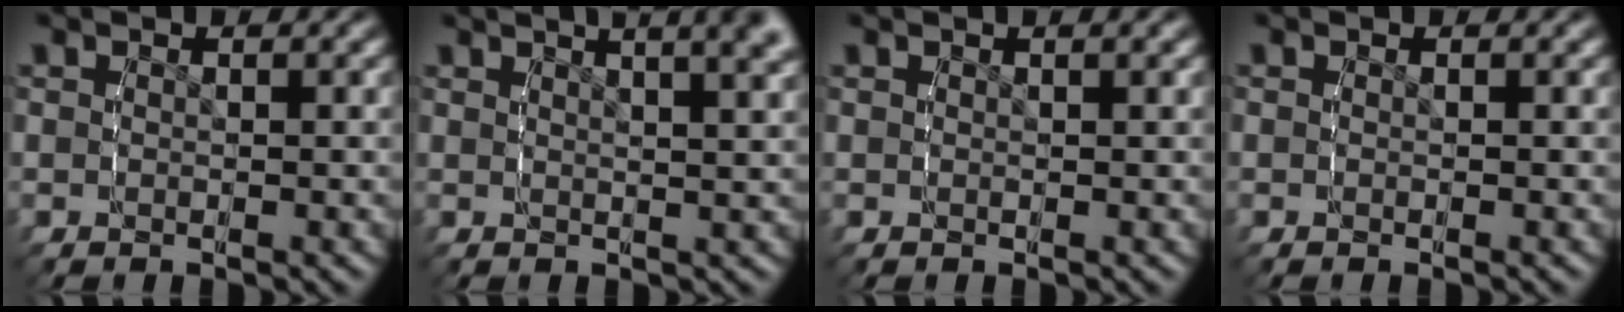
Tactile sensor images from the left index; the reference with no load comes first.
{"total": 8.6, "force": [5.2, 3.9, 5.6], "torque": [-0.066, 0.022, 0.065]}
{"total": 1.0, "force": [0.8, 0.2, 0.7], "torque": [-0.004, 0.007, 0.009]}
{"total": 0.5, "force": [-0.4, -0.3, -0.2], "torque": [0.001, -0.002, -0.004]}